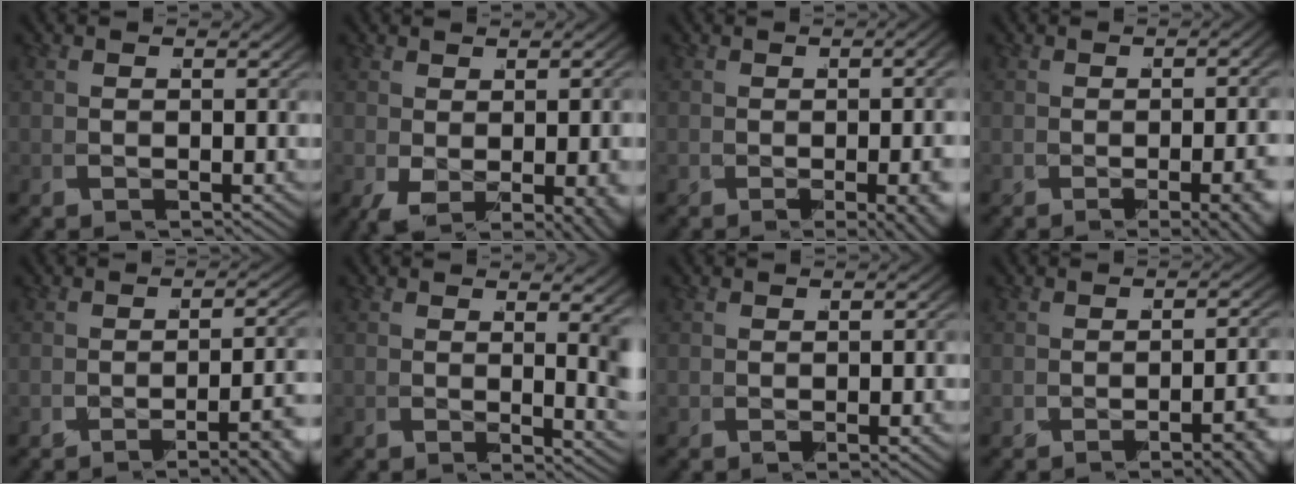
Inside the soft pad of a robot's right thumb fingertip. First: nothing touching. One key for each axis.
{"total": 2.9, "fx": -0.3, "fy": 0.6, "fz": 2.8, "tx": -0.028, "ty": -0.014, "tz": 0.010}
{"total": 5.6, "fx": -0.5, "fy": 1.5, "fz": 5.3, "tx": -0.047, "ty": 0.008, "tz": -0.010}
{"total": 5.3, "fx": -1.1, "fy": 1.3, "fz": 5.0, "tx": -0.042, "ty": 0.014, "tz": -0.022}
{"total": 4.5, "fx": -2.9, "fy": 0.4, "fz": 3.4, "tx": -0.040, "ty": 0.011, "tz": -0.049}
{"total": 3.8, "fx": 0.9, "fy": 1.2, "fz": 3.5, "tx": -0.028, "ty": 0.000, "tz": 0.013}
{"total": 0.8, "fx": -0.1, "fy": -0.2, "fz": 0.8, "tx": -0.004, "ty": 0.004, "tz": 0.001}
{"total": 3.3, "fx": -2.0, "fy": 0.3, "fz": 2.6, "tx": -0.023, "ty": 0.019, "tz": -0.038}